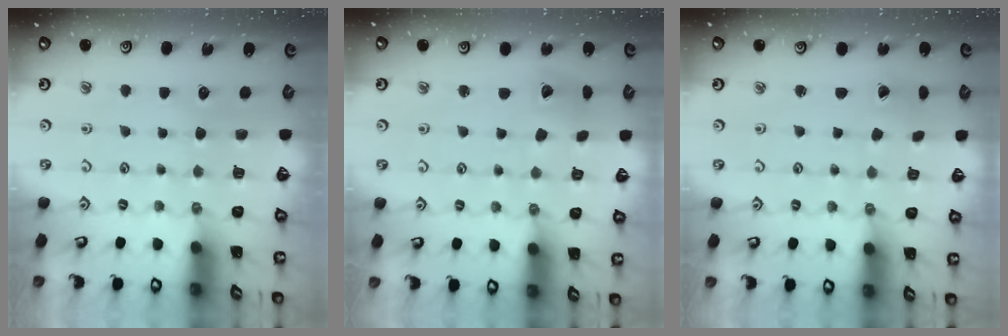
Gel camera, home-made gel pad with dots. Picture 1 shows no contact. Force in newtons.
{"total": 5.6, "press": 5.5, "slide": 0.7}
{"total": 2.8, "press": 2.8, "slide": 0.2}